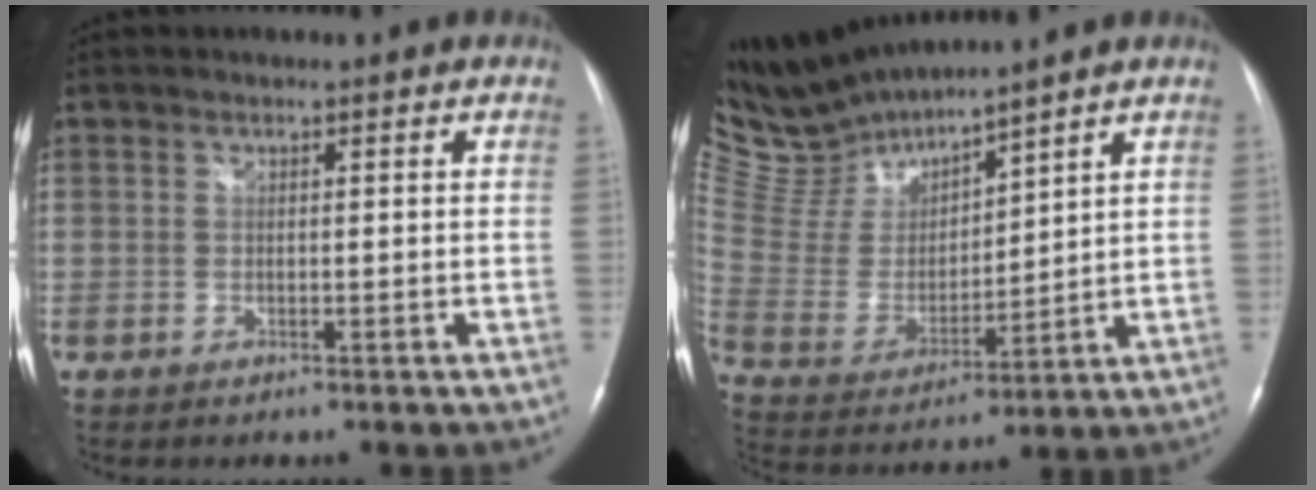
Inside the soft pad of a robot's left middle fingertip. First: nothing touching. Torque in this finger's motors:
{"motor_torque": [-0.17, -0.85, -0.22, -0.07]}